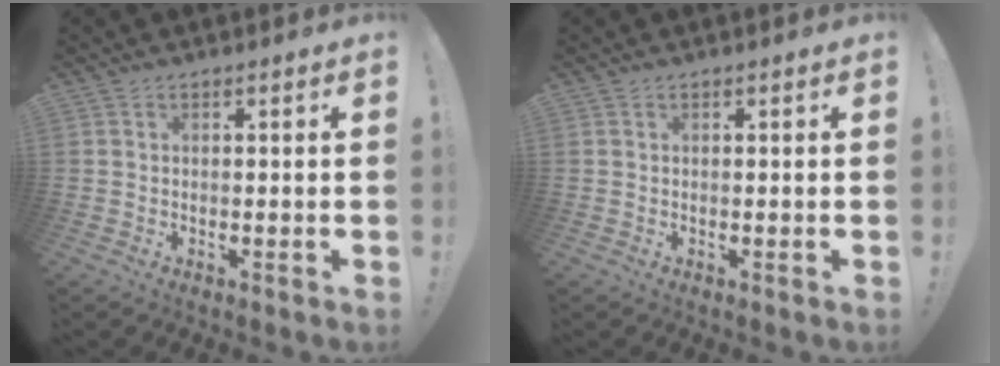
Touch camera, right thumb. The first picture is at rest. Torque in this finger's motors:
{"motor_torque": [-0.17, 0.17, -0.06, 0.04, 0.00]}